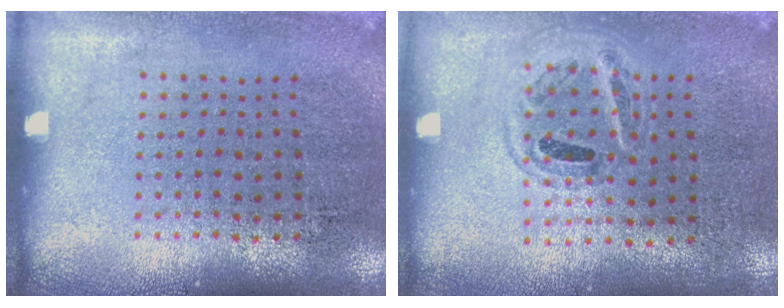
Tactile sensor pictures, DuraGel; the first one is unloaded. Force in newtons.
{"total": 0.8, "press": 0.8, "slide": 0.2}